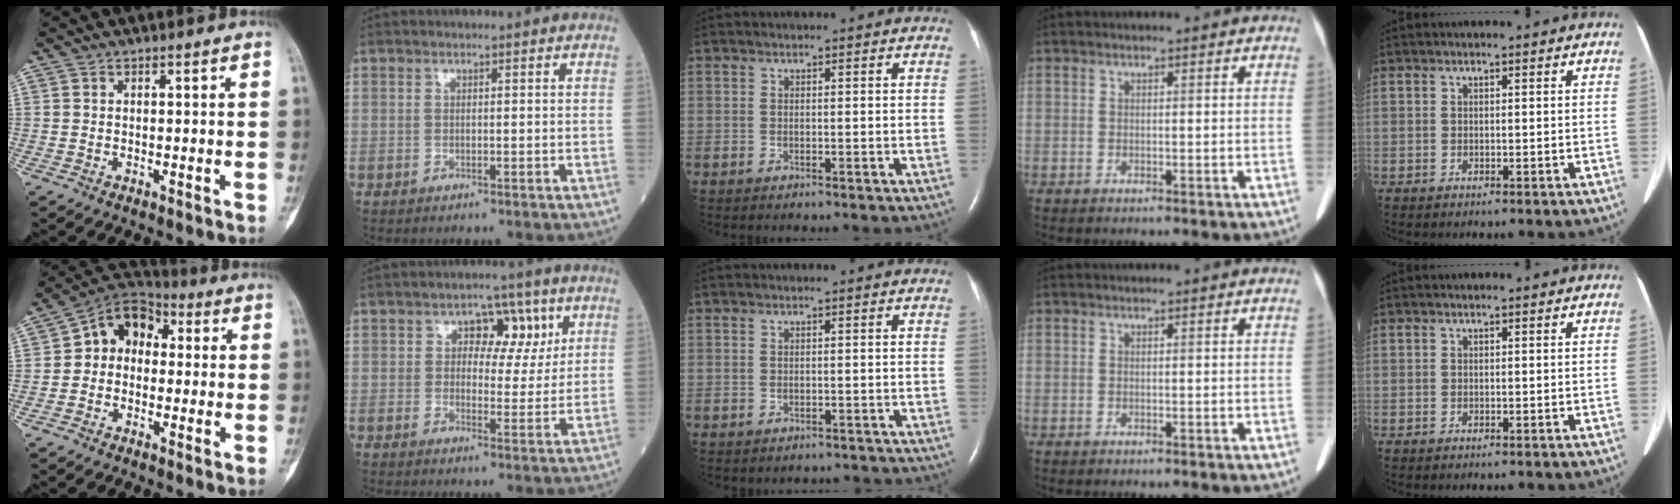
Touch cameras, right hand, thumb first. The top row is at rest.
{"thumb": {"total": 9.8, "force": [0.5, 7.7, 6.0], "torque": [-0.064, 0.036, -0.011]}, "index": {"total": 6.7, "force": [2.6, 3.9, 4.7], "torque": [-0.054, 0.012, 0.035]}, "middle": {"total": 1.7, "force": [-1.4, 1.0, 0.2], "torque": [-0.005, 0.001, -0.016]}}